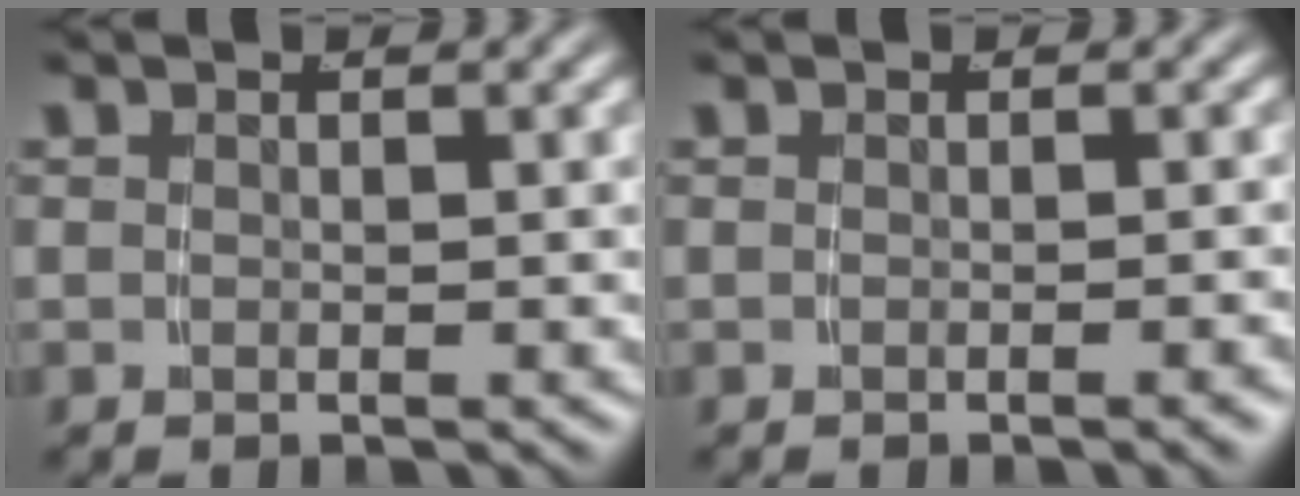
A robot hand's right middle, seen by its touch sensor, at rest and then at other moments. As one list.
[{"total": 0.7, "force": [-0.5, -0.2, 0.4], "torque": [-0.005, 0.006, -0.010]}]